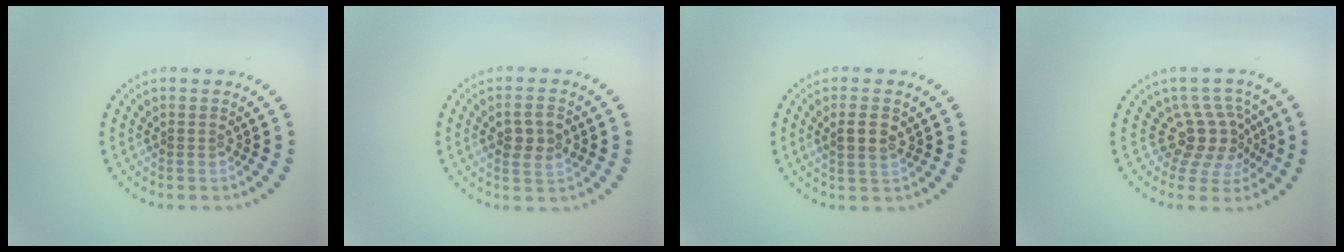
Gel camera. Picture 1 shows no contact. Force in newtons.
{"total": 2.8, "press": 2.8, "slide": 0.3}
{"total": 2.5, "press": 2.4, "slide": 0.6}
{"total": 3.9, "press": 2.8, "slide": 2.8}